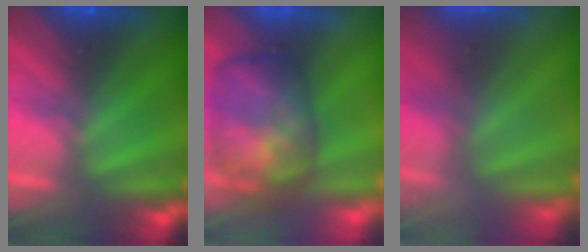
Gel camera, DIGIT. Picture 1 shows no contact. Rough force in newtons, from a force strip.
{"total": 7.4}
{"total": 7.5}